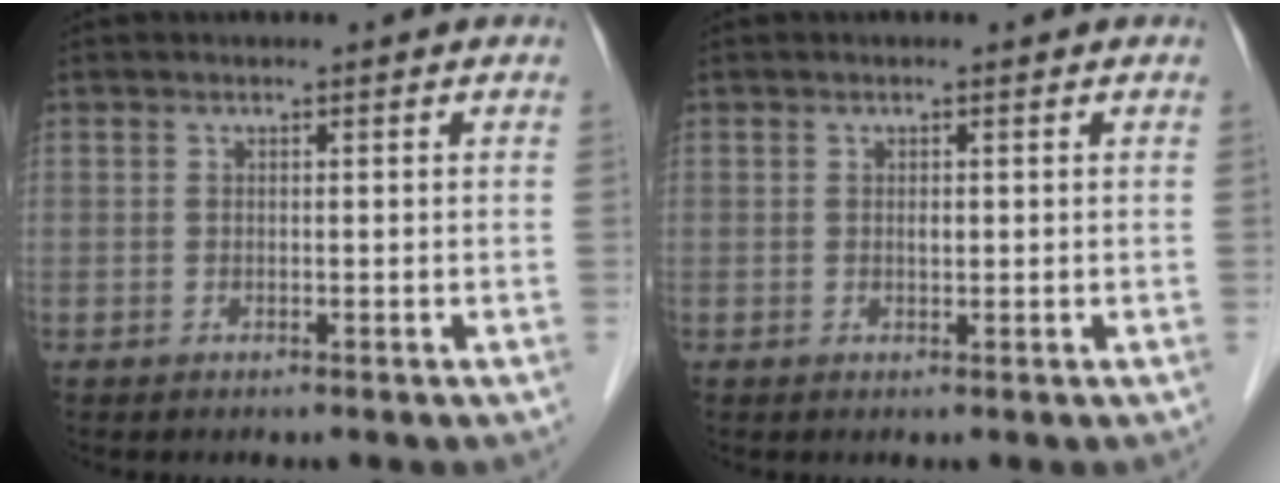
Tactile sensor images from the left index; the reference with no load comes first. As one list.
[{"total": 0.6, "force": [0.1, 0.4, 0.5], "torque": [-0.010, 0.000, 0.001]}]